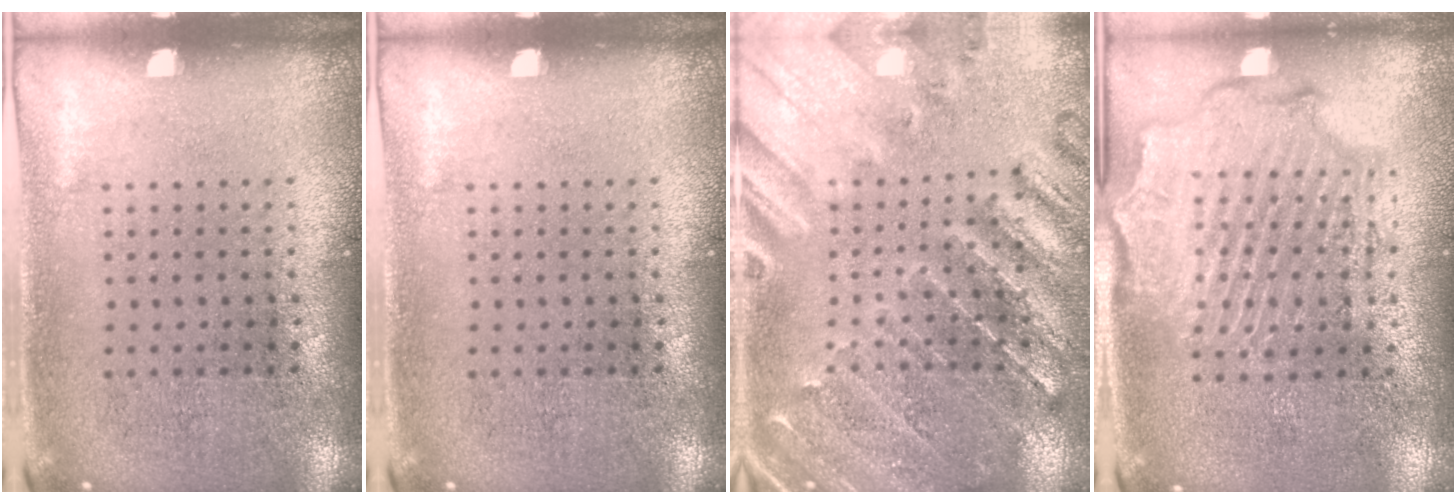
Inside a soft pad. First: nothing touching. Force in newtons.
{"total": 0.0}
{"total": 1.1, "press": 1.1, "slide": 0.3}
{"total": 2.2, "press": 2.1, "slide": 0.5}